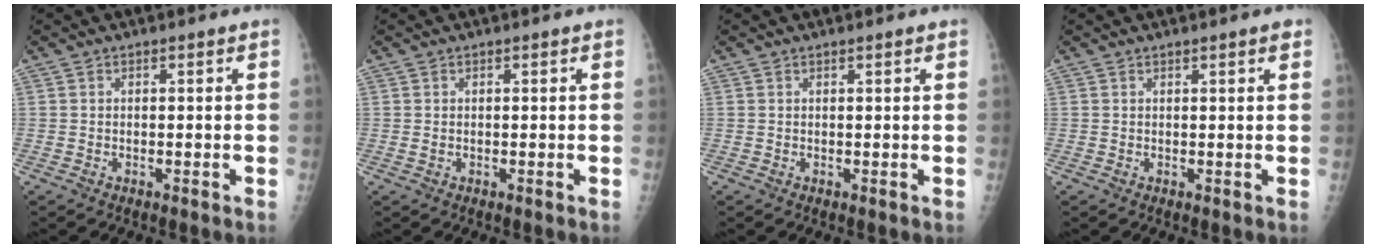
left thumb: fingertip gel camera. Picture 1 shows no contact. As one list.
[{"total": 0.5, "force": [0.2, 0.4, 0.3], "torque": [-0.007, -0.001, 0.003]}, {"total": 0.6, "force": [0.5, 0.1, 0.3], "torque": [-0.005, -0.001, 0.008]}, {"total": 1.3, "force": [0.9, 0.2, 0.9], "torque": [-0.012, -0.004, 0.012]}]